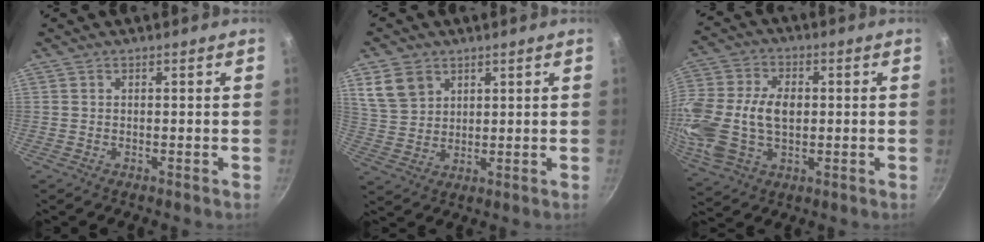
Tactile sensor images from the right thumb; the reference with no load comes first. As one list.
[{"total": 7.4, "force": [3.6, 5.6, 3.4], "torque": [-0.046, -0.008, 0.082]}, {"total": 19.1, "force": [0.1, 12.7, 14.3], "torque": [-0.302, 0.016, 0.003]}]